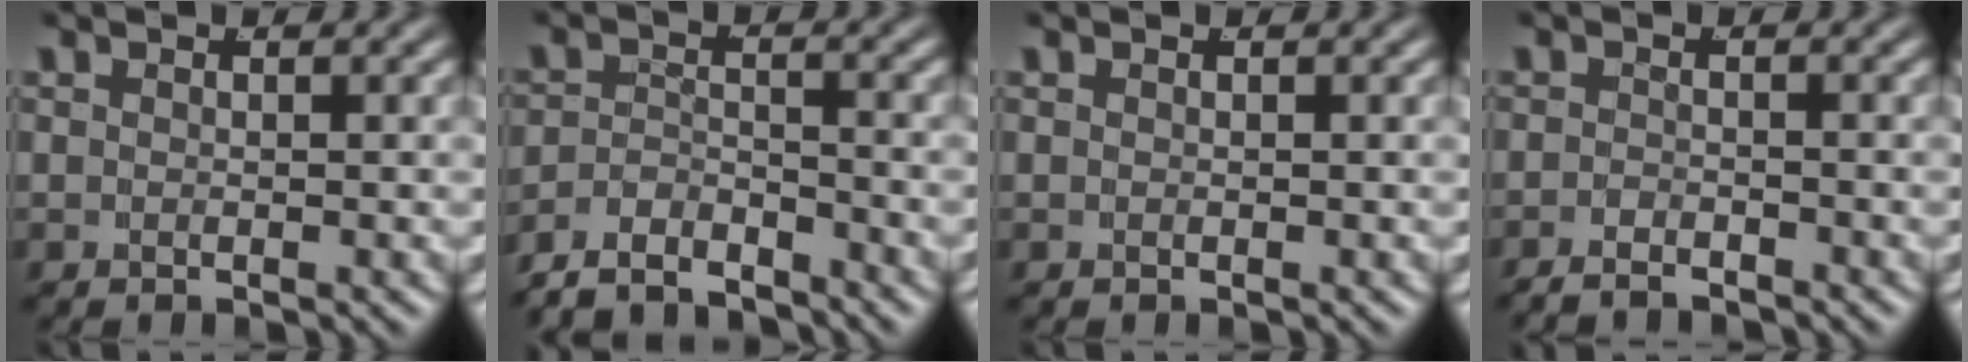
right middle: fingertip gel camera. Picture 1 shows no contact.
{"total": 5.2, "force": [-4.8, 1.8, 1.1], "torque": [-0.020, -0.013, -0.079]}
{"total": 0.0}
{"total": 2.2, "force": [-2.2, 0.3, 0.2], "torque": [-0.010, -0.012, -0.033]}